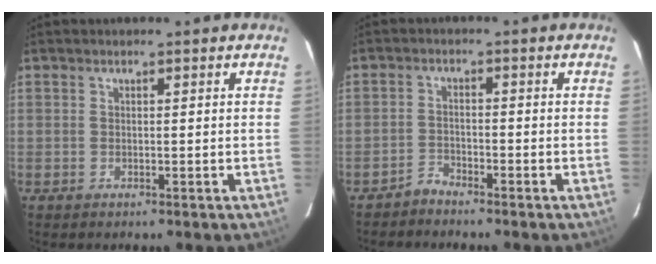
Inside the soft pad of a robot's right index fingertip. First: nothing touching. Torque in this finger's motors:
{"motor_torque": [-0.05, -0.09, -0.10, -0.06]}